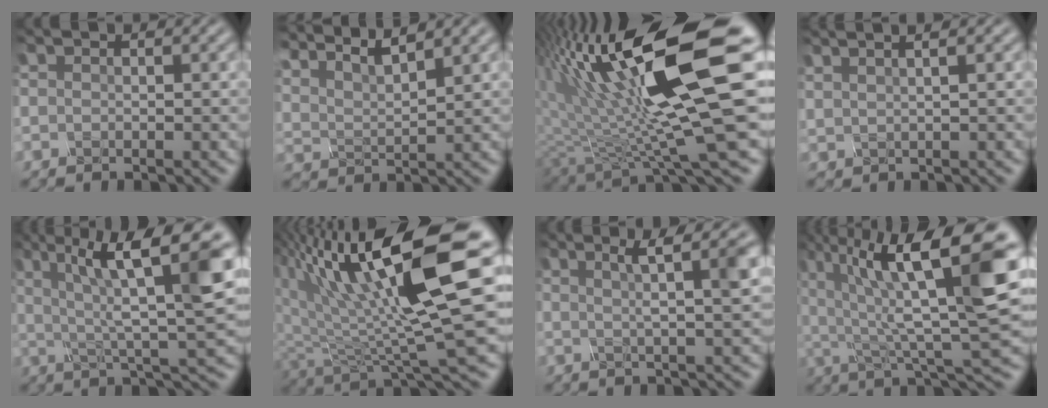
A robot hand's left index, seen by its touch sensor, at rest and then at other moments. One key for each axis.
{"total": 8.4, "fx": 6.8, "fy": 2.3, "fz": 4.3, "tx": -0.079, "ty": 0.019, "tz": 0.086}
{"total": 16.2, "fx": 3.4, "fy": 3.3, "fz": 15.5, "tx": -0.266, "ty": 0.000, "tz": 0.065}
{"total": 4.9, "fx": 3.2, "fy": 2.1, "fz": 3.1, "tx": -0.018, "ty": 0.040, "tz": 0.017}
{"total": 11.4, "fx": 3.0, "fy": 2.6, "fz": 10.7, "tx": -0.166, "ty": 0.011, "tz": 0.049}
{"total": 13.4, "fx": 4.5, "fy": 3.2, "fz": 12.3, "tx": -0.214, "ty": 0.001, "tz": 0.083}
{"total": 5.3, "fx": 2.2, "fy": 1.1, "fz": 4.8, "tx": -0.044, "ty": 0.013, "tz": 0.030}
{"total": 13.6, "fx": 5.4, "fy": 3.6, "fz": 12.0, "tx": -0.192, "ty": 0.011, "tz": 0.092}